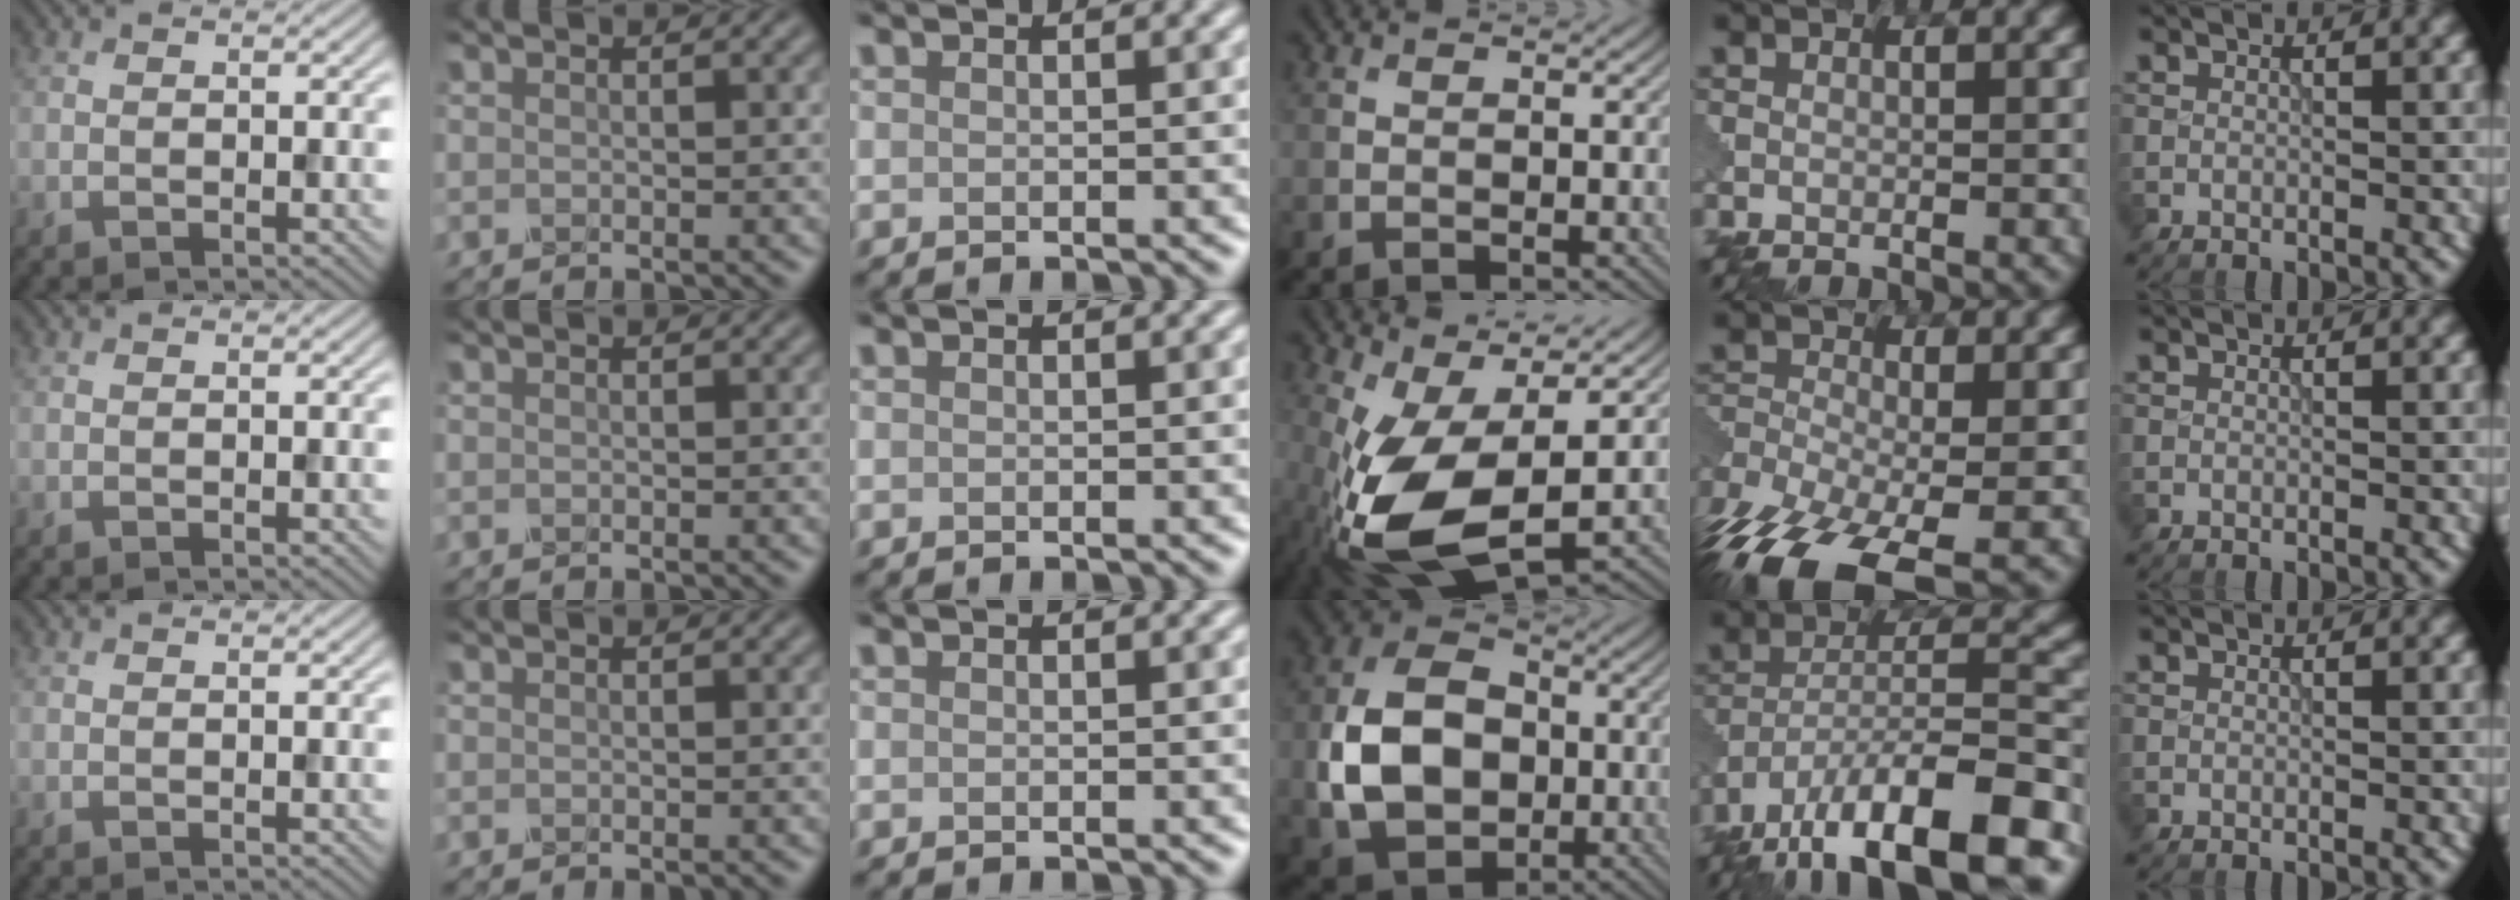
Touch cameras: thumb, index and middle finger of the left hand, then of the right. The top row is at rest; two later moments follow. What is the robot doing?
{"motion": "wrap", "object": "tissue paper"}